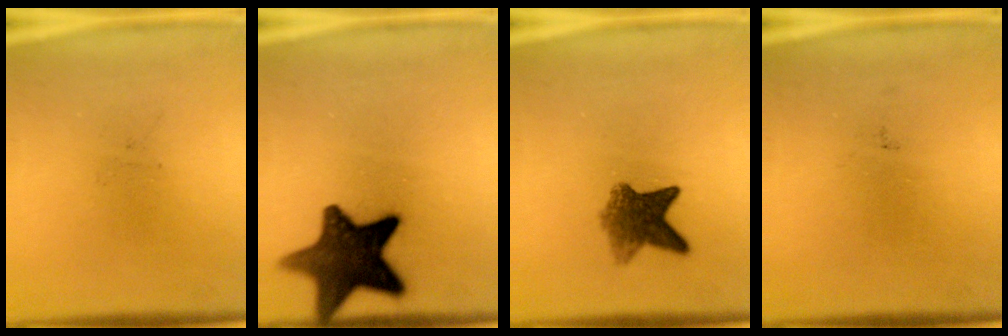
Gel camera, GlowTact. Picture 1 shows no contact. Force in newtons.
{"total": 14.8}
{"total": 5.7}
{"total": 0.0}